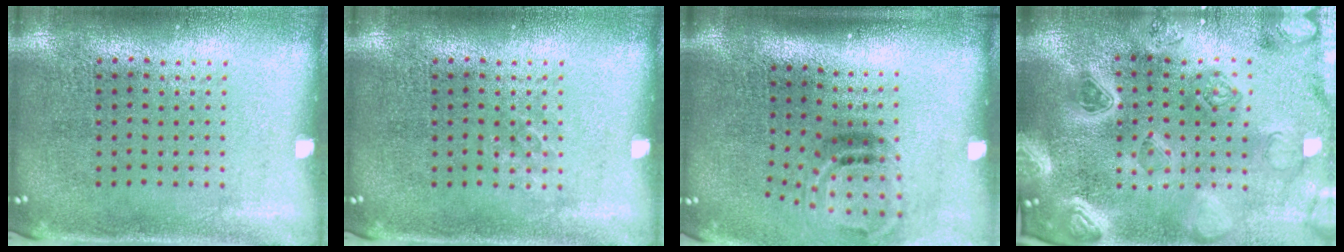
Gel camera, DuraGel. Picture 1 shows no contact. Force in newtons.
{"total": 0.8, "press": 0.8, "slide": 0.1}
{"total": 2.1, "press": 1.3, "slide": 1.7}
{"total": 4.0, "press": 3.6, "slide": 1.6}